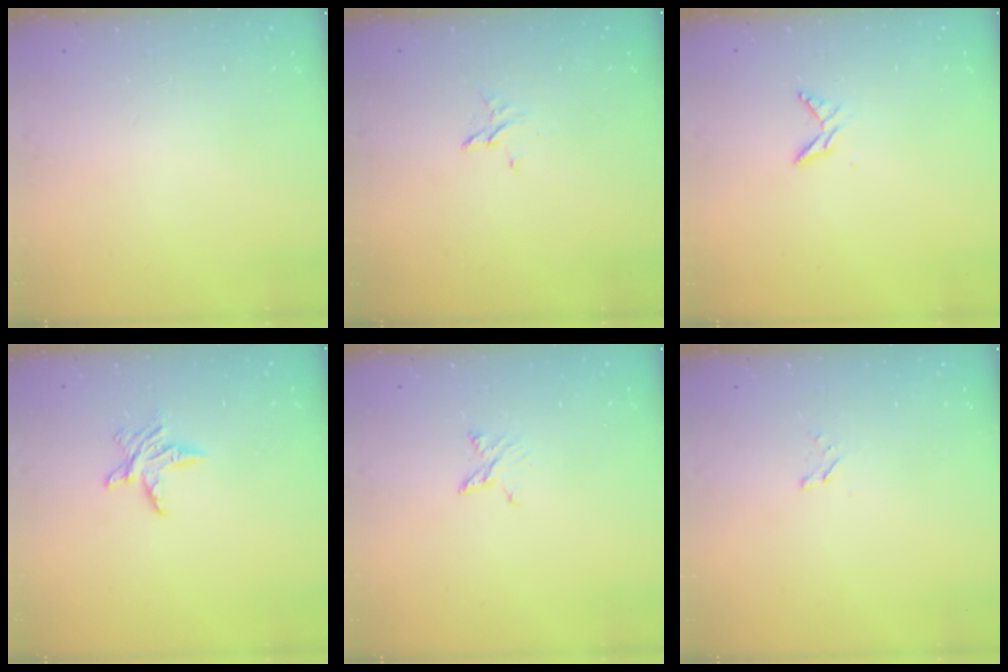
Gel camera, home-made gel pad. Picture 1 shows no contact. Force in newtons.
{"total": 2.6, "press": 2.6, "slide": 0.3}
{"total": 4.6, "press": 4.6, "slide": 0.6}
{"total": 6.1, "press": 6.1, "slide": 0.3}
{"total": 3.2, "press": 3.2, "slide": 0.4}
{"total": 1.3, "press": 1.2, "slide": 0.1}